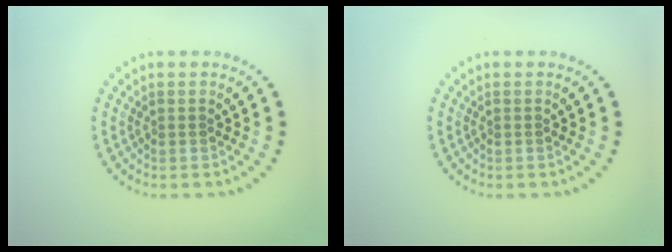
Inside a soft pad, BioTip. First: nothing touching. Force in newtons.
{"total": 0.0}